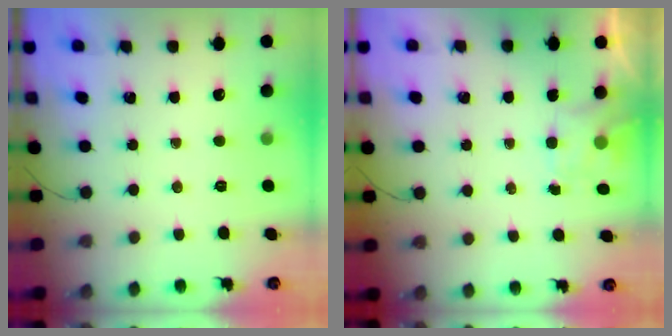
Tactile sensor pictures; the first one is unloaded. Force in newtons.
{"total": 2.0, "press": 1.6, "slide": 1.2}